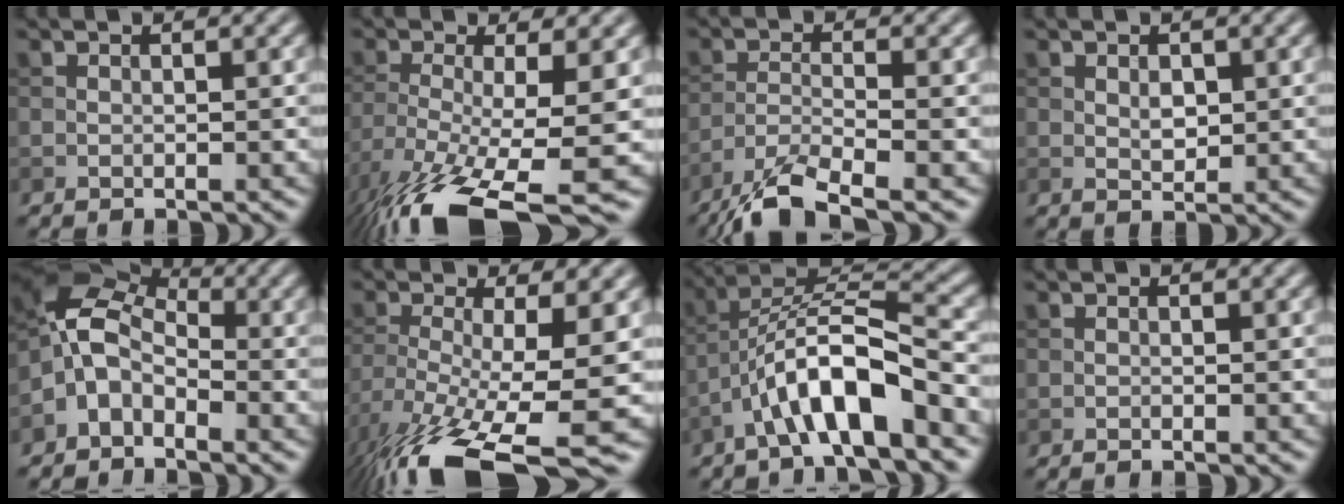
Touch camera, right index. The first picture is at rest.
{"total": 12.6, "force": [-7.4, 3.0, 9.7], "torque": [-0.190, -0.025, -0.122]}
{"total": 6.7, "force": [-5.0, 1.4, 4.2], "torque": [-0.080, -0.010, -0.100]}
{"total": 1.5, "force": [0.4, 0.9, 1.1], "torque": [-0.018, -0.004, 0.010]}
{"total": 5.3, "force": [-2.1, 3.6, 3.3], "torque": [-0.067, 0.013, -0.060]}
{"total": 13.5, "force": [-7.1, 3.5, 11.0], "torque": [-0.214, -0.027, -0.112]}
{"total": 7.8, "force": [-3.9, 2.0, 6.5], "torque": [-0.114, 0.018, -0.071]}
{"total": 0.0}